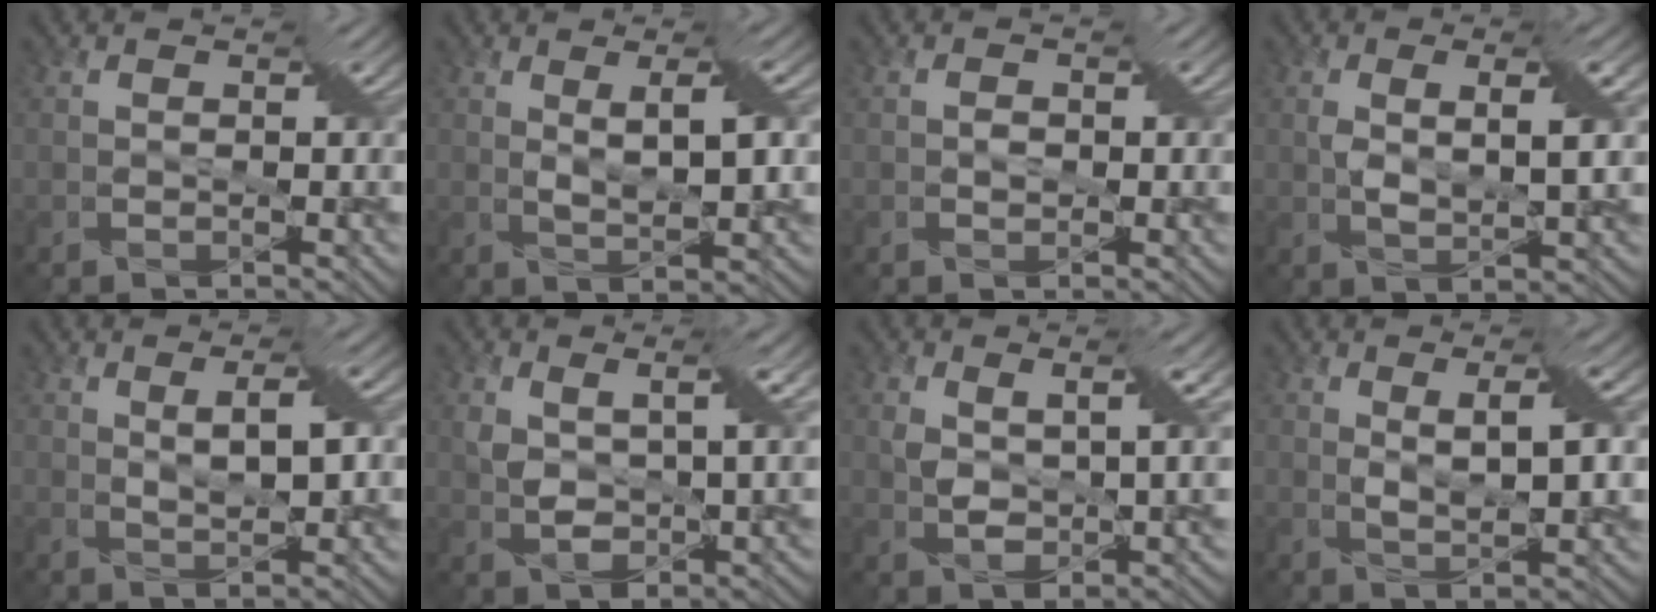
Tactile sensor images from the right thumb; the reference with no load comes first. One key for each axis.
{"total": 3.3, "fx": 1.4, "fy": 0.4, "fz": 2.9, "tx": -0.054, "ty": 0.000, "tz": 0.028}
{"total": 0.8, "fx": 0.0, "fy": 0.8, "fz": 0.1, "tx": -0.004, "ty": -0.003, "tz": 0.001}
{"total": 3.5, "fx": 1.0, "fy": 0.8, "fz": 3.2, "tx": -0.062, "ty": 0.001, "tz": 0.020}
{"total": 2.8, "fx": 1.4, "fy": 0.4, "fz": 2.4, "tx": -0.036, "ty": -0.006, "tz": 0.028}
{"total": 4.6, "fx": 1.5, "fy": 2.2, "fz": 3.7, "tx": -0.080, "ty": -0.004, "tz": 0.030}
{"total": 4.3, "fx": 1.5, "fy": 1.7, "fz": 3.6, "tx": -0.074, "ty": -0.002, "tz": 0.031}
{"total": 3.6, "fx": 1.6, "fy": 0.4, "fz": 3.2, "tx": -0.059, "ty": -0.001, "tz": 0.032}